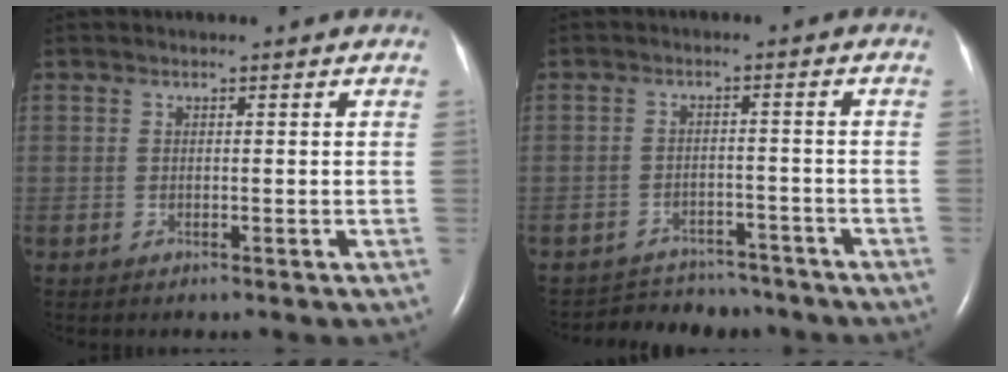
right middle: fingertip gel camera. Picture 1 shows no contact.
{"total": 8.7, "force": [-8.1, 3.2, 0.4], "torque": [-0.004, 0.013, -0.106]}